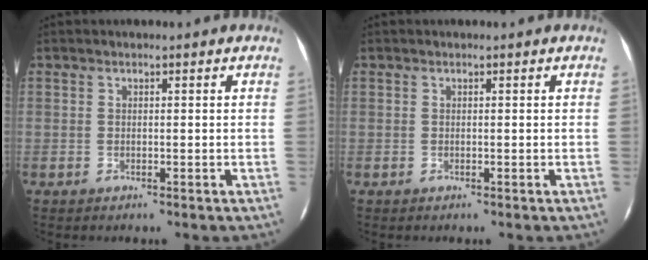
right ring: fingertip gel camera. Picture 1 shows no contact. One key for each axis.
{"total": 0.0}